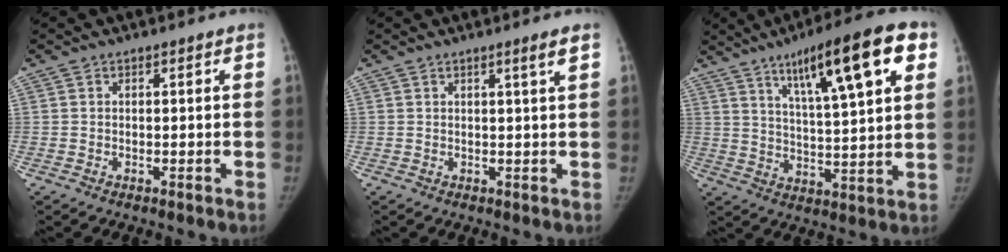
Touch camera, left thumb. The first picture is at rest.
{"total": 1.9, "force": [1.1, -0.4, 1.5], "torque": [-0.025, -0.010, 0.019]}
{"total": 18.6, "force": [8.7, 4.2, 15.9], "torque": [-0.218, -0.018, 0.134]}